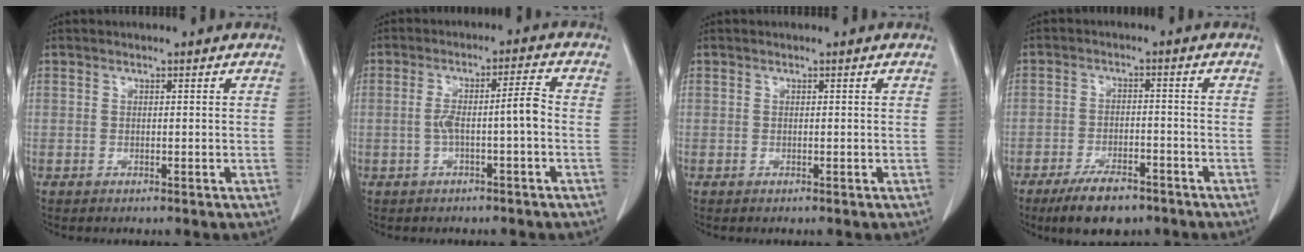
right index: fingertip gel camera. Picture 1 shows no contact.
{"total": 5.3, "force": [-1.0, 0.1, 5.2], "torque": [-0.095, 0.022, -0.012]}
{"total": 0.0}
{"total": 7.5, "force": [-5.5, 2.8, 4.3], "torque": [-0.076, -0.005, -0.090]}